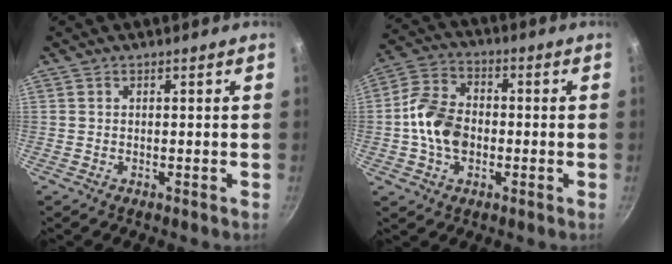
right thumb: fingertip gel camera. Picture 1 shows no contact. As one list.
[{"total": 11.0, "force": [-1.4, 7.7, 7.7], "torque": [-0.133, 0.025, -0.036]}]